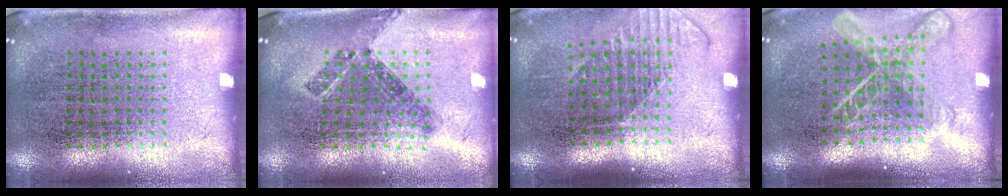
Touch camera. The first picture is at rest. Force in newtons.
{"total": 0.8, "press": 0.8, "slide": 0.2}
{"total": 1.6, "press": 1.2, "slide": 1.0}
{"total": 1.8, "press": 1.4, "slide": 1.2}